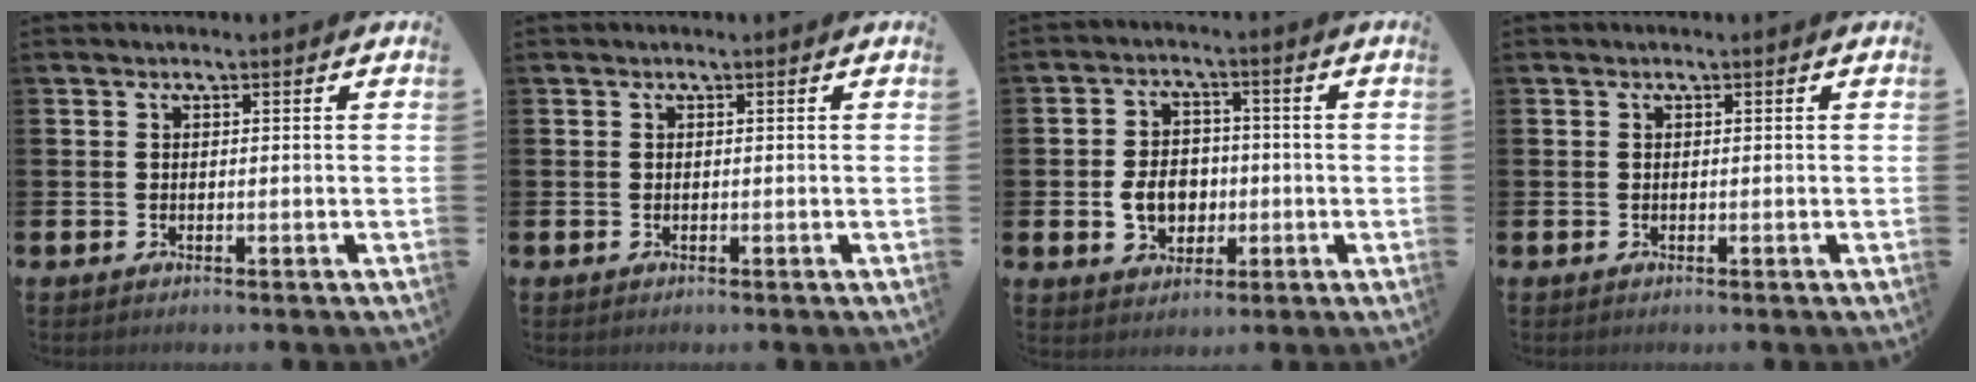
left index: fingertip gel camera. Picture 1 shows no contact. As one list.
[{"total": 0.0}, {"total": 5.4, "force": [-0.8, 4.3, 3.2], "torque": [-0.044, 0.002, -0.021]}, {"total": 0.0}]